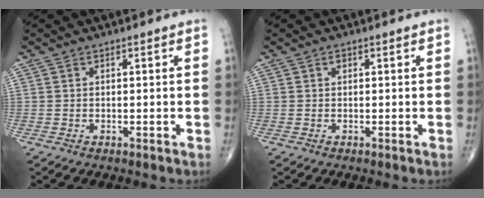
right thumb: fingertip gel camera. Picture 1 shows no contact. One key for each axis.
{"total": 0.7, "fx": 0.3, "fy": 0.5, "fz": 0.3, "tx": -0.001, "ty": 0.000, "tz": 0.005}